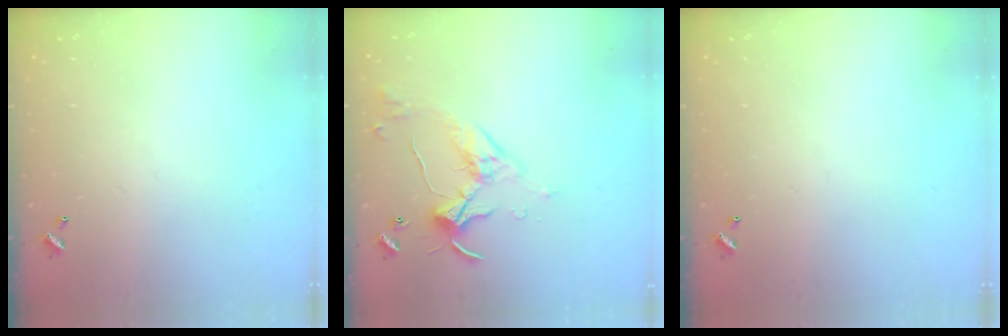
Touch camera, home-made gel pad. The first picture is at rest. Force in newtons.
{"total": 5.0, "press": 5.0, "slide": 0.5}
{"total": 0.0}